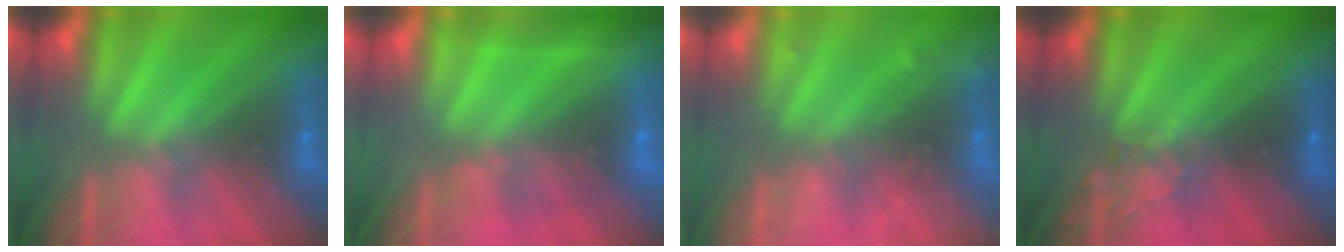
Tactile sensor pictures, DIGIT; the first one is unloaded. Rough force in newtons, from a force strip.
{"total": 2.2}
{"total": 8.1}
{"total": 2.4}